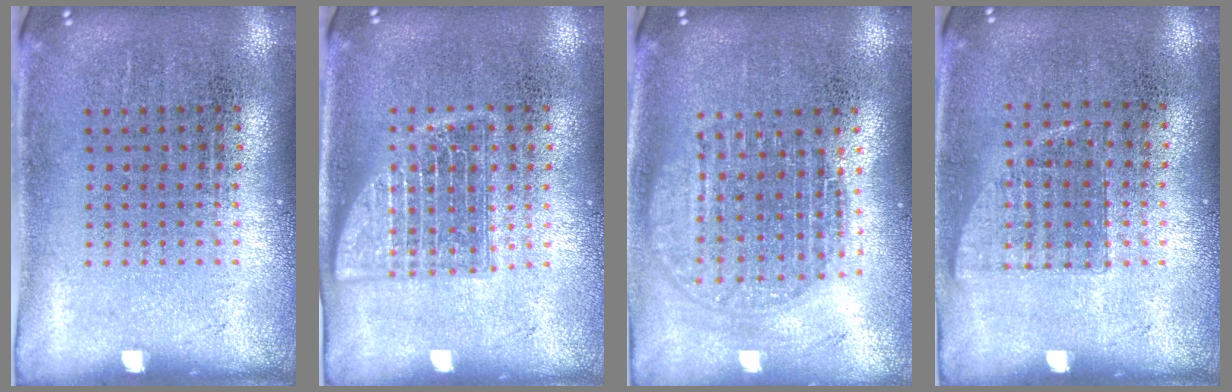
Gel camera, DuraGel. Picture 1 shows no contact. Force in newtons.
{"total": 2.5, "press": 2.5, "slide": 0.3}
{"total": 1.8, "press": 1.6, "slide": 0.9}
{"total": 0.7, "press": 0.6, "slide": 0.3}